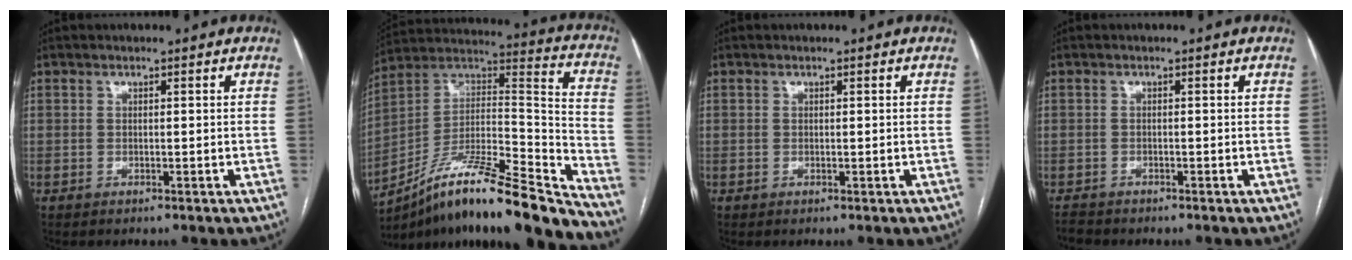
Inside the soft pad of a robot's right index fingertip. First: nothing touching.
{"total": 23.2, "force": [-18.8, 1.2, 13.6], "torque": [-0.192, 0.026, -0.320]}
{"total": 0.0}
{"total": 1.4, "force": [-1.3, 0.2, -0.3], "torque": [0.004, -0.006, -0.024]}